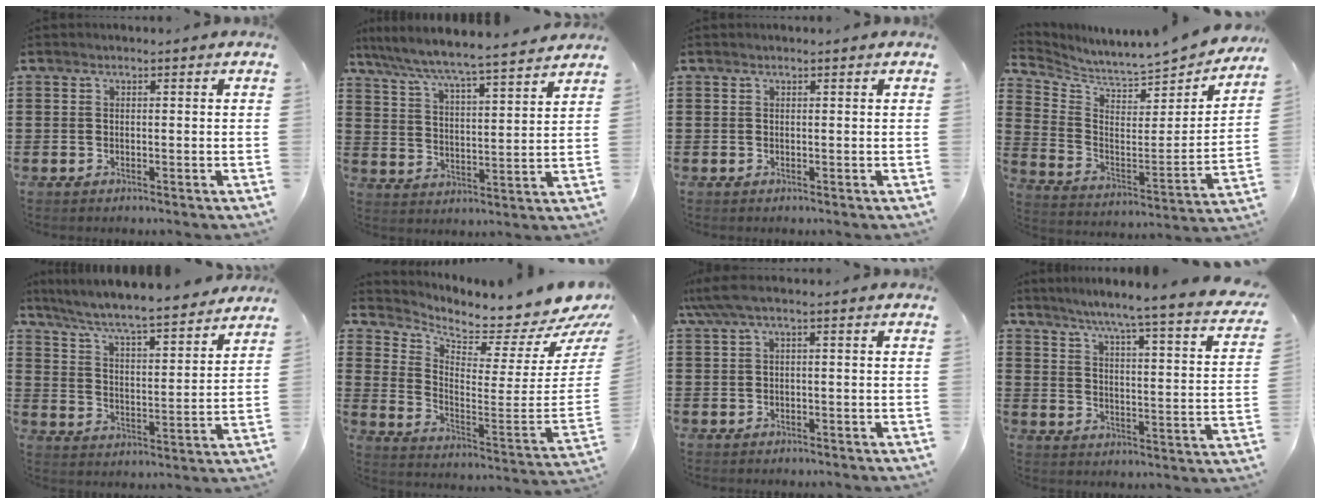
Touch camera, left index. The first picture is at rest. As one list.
[{"total": 5.8, "force": [5.5, -0.5, 1.9], "torque": [-0.062, -0.039, 0.090]}, {"total": 0.0}, {"total": 4.7, "force": [4.6, 0.4, 1.0], "torque": [-0.040, -0.057, 0.070]}, {"total": 6.2, "force": [5.8, -0.1, 2.2], "torque": [-0.070, -0.044, 0.094]}, {"total": 4.1, "force": [3.8, 0.9, 1.2], "torque": [-0.035, -0.066, 0.057]}, {"total": 3.0, "force": [-0.1, 0.5, 3.0], "torque": [-0.067, -0.008, -0.006]}, {"total": 5.1, "force": [4.3, -1.2, 2.5], "torque": [-0.069, -0.045, 0.061]}]